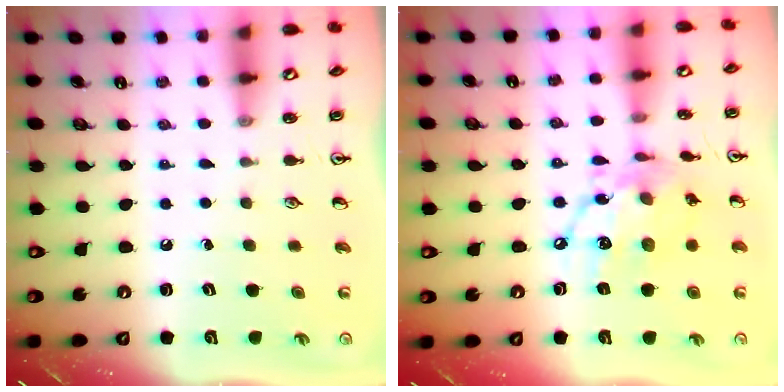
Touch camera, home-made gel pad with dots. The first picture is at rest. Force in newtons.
{"total": 15.2, "press": 15.2, "slide": 0.9}